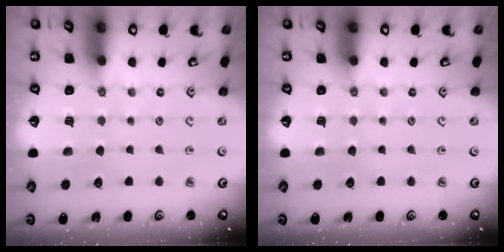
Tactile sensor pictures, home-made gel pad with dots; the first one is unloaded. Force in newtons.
{"total": 0.0}